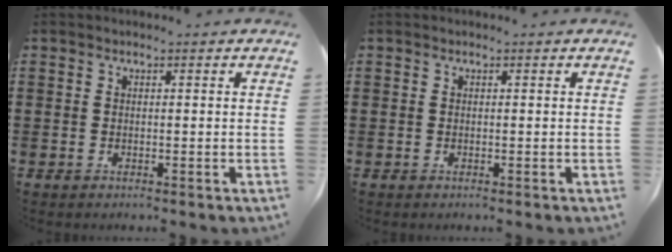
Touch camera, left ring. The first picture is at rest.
{"total": 0.0}